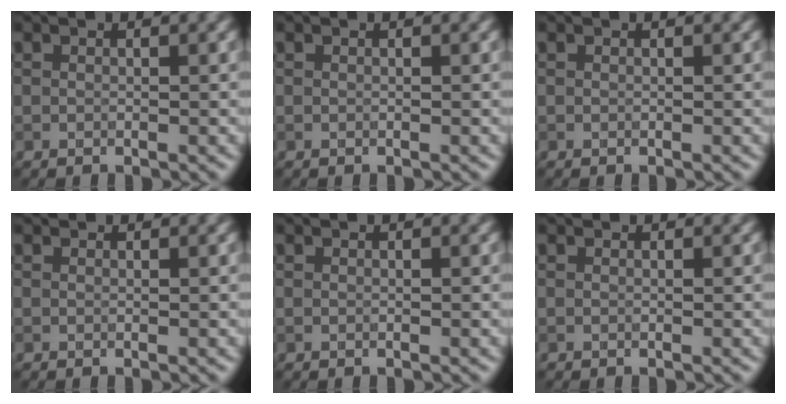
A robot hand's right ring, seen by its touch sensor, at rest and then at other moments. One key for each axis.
{"total": 0.0}
{"total": 0.0}
{"total": 0.0}
{"total": 0.0}
{"total": 0.0}